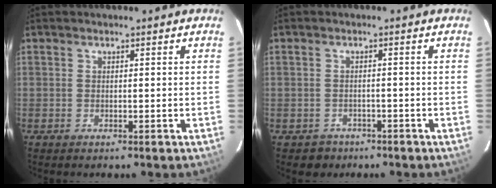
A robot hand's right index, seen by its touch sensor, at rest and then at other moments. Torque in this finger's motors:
{"motor_torque": [-0.05, -0.07, 0.00, -0.02]}